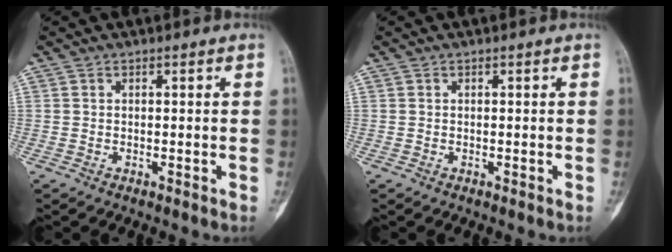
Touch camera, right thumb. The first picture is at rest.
{"total": 0.0}